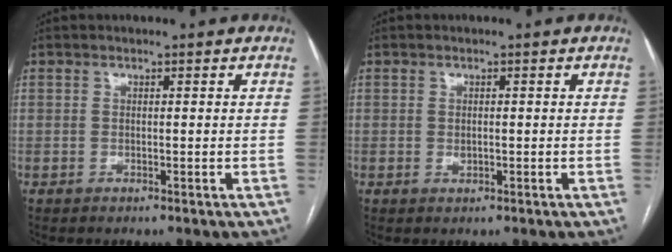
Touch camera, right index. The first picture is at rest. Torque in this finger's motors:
{"motor_torque": [-0.10, 0.04, 0.01, 0.02]}